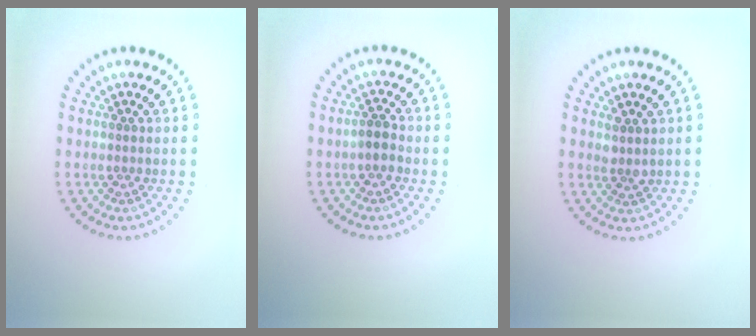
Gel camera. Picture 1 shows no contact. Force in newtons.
{"total": 1.4, "press": 1.3, "slide": 0.7}
{"total": 1.5, "press": 1.2, "slide": 0.9}